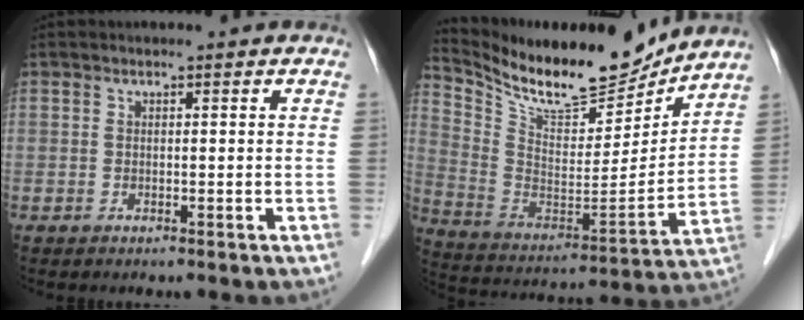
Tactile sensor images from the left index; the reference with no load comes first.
{"total": 18.6, "force": [16.7, 3.6, 7.3], "torque": [-0.151, -0.023, 0.291]}